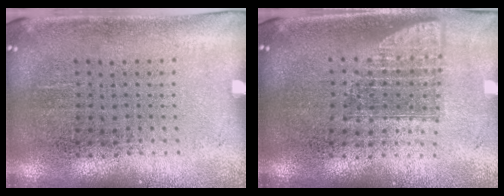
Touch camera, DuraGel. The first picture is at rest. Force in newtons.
{"total": 1.5, "press": 1.1, "slide": 0.9}